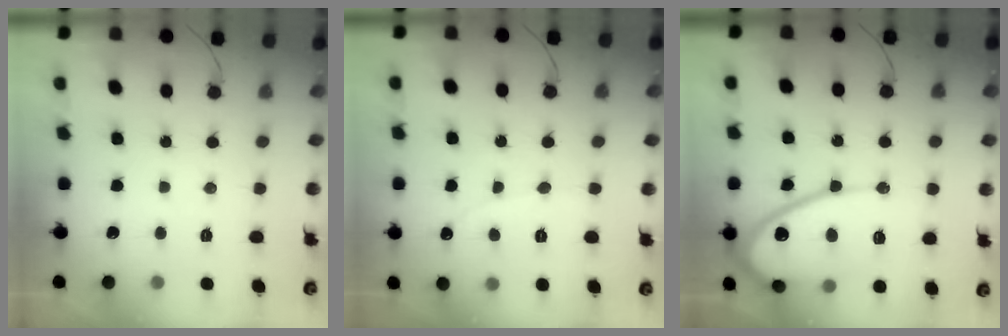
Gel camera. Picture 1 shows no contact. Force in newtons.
{"total": 2.5, "press": 2.5, "slide": 0.1}
{"total": 14.9, "press": 14.8, "slide": 1.3}